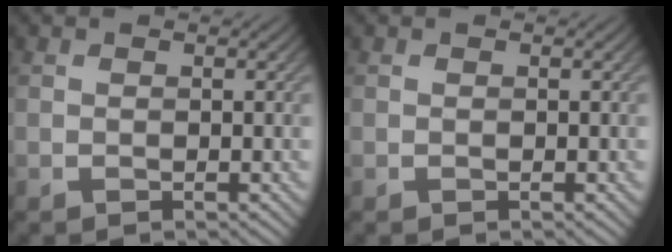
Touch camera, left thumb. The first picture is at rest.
{"total": 0.0}